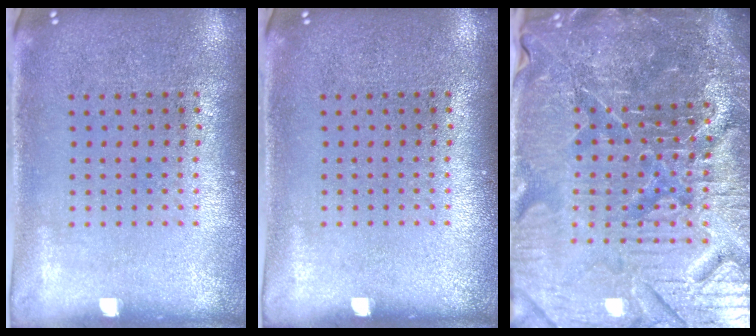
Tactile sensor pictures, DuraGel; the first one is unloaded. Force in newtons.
{"total": 0.0}
{"total": 6.7, "press": 6.0, "slide": 2.9}